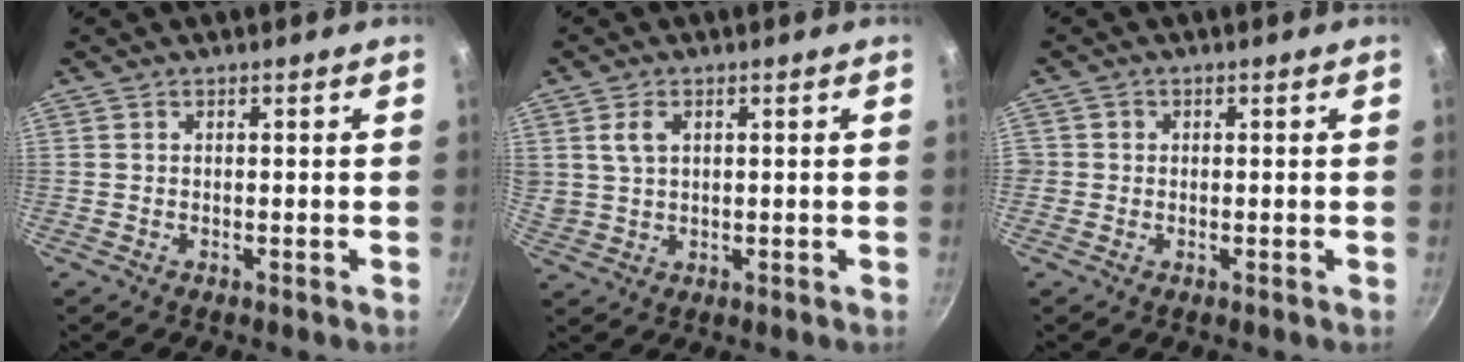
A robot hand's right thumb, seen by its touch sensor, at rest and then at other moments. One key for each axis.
{"total": 4.4, "fx": 1.6, "fy": 3.0, "fz": 2.8, "tx": -0.043, "ty": -0.001, "tz": 0.036}
{"total": 1.4, "fx": -0.1, "fy": 1.4, "fz": 0.2, "tx": 0.003, "ty": 0.004, "tz": -0.005}